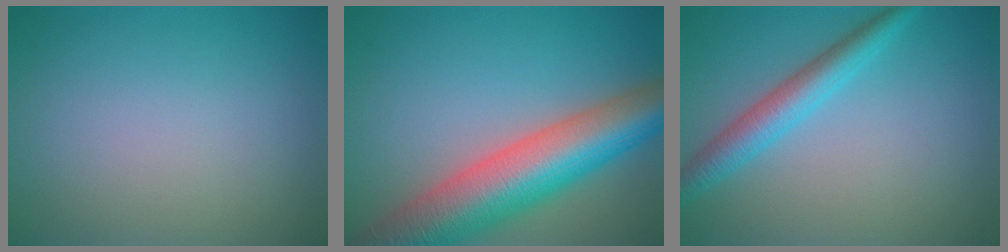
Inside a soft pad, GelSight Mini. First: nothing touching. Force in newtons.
{"total": 11.5, "press": 11.5, "slide": 0.6}
{"total": 3.7, "press": 3.7, "slide": 0.2}